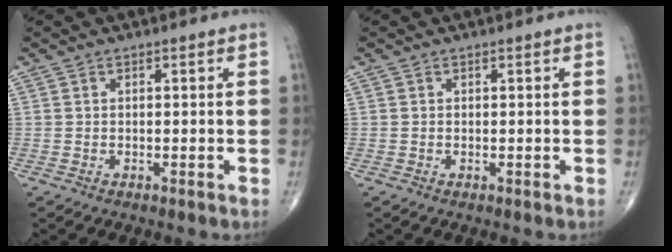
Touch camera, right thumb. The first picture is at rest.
{"total": 0.0}